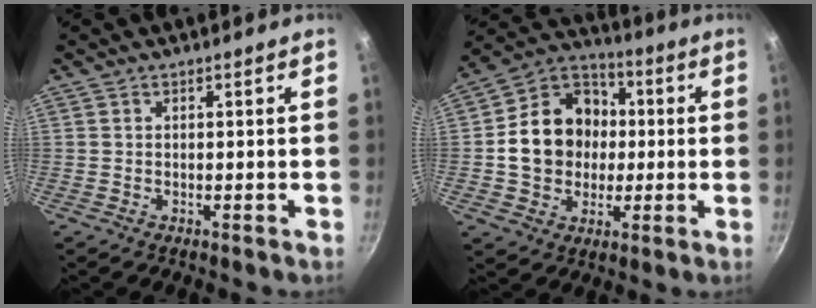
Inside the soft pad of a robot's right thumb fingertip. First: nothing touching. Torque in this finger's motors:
{"motor_torque": [0.41, 2.78, 1.17, -0.15, 0.12]}